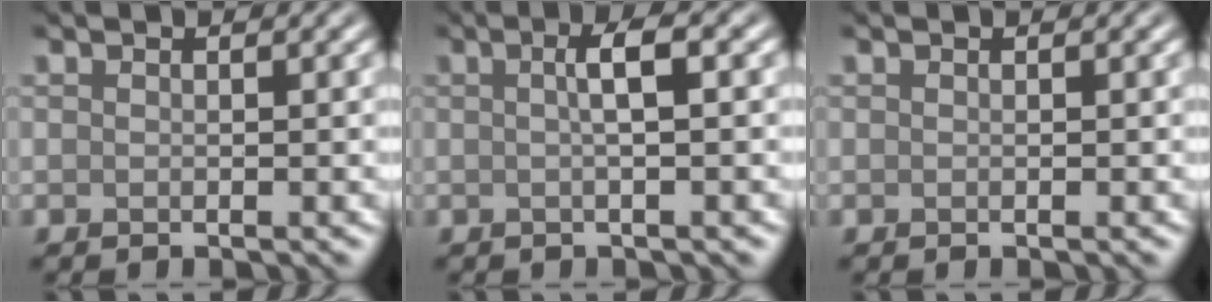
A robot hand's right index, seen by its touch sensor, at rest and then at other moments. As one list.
[{"total": 2.7, "force": [0.3, 0.5, 2.6], "torque": [-0.041, 0.010, 0.001]}, {"total": 0.0}]